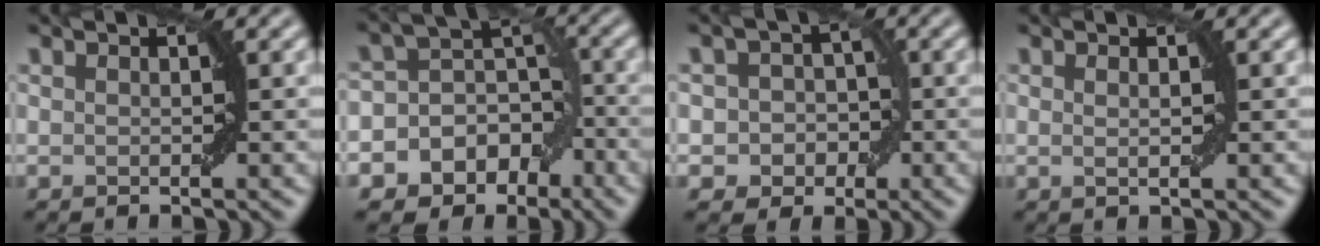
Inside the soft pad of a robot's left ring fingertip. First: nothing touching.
{"total": 10.5, "force": [-5.2, 8.5, 3.1], "torque": [-0.045, 0.005, -0.096]}
{"total": 3.7, "force": [-0.5, 3.5, 1.3], "torque": [0.009, 0.015, -0.025]}
{"total": 0.8, "force": [0.3, 0.1, 0.8], "torque": [-0.014, 0.002, 0.004]}